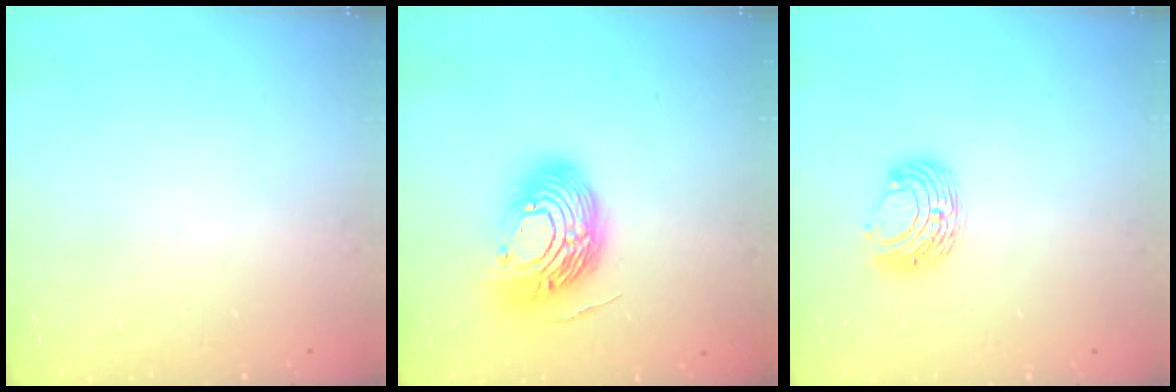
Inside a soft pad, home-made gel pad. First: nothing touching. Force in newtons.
{"total": 17.3, "press": 17.3, "slide": 1.4}
{"total": 8.2, "press": 8.2, "slide": 0.6}